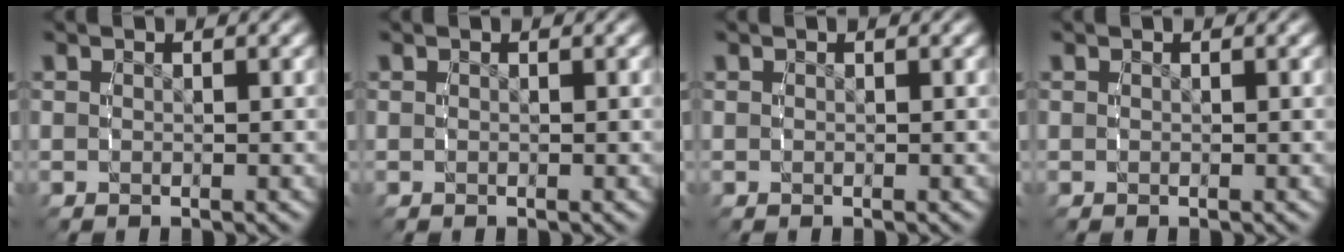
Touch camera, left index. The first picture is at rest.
{"total": 0.0}
{"total": 0.0}
{"total": 0.0}